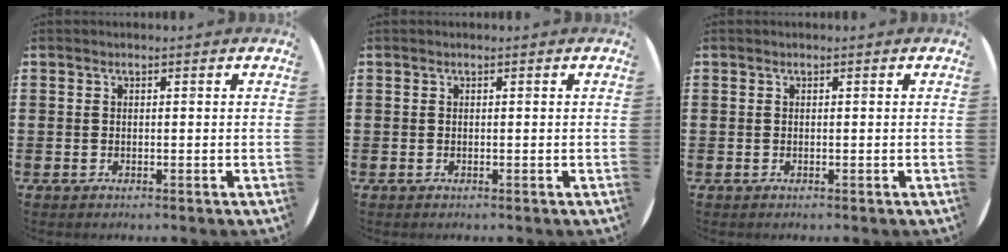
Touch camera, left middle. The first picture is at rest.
{"total": 0.0}
{"total": 0.0}